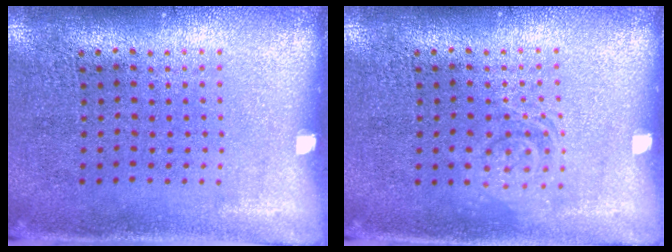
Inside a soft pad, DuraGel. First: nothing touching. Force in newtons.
{"total": 1.6, "press": 1.6, "slide": 0.3}